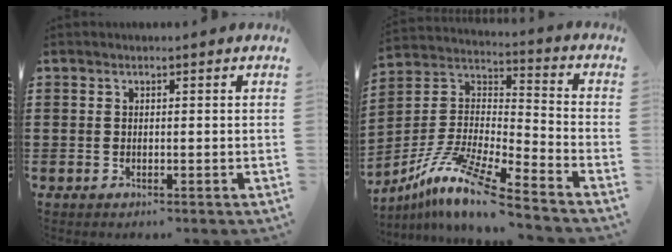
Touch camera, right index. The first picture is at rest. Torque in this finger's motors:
{"motor_torque": [0.23, 0.33, 0.33, 0.08]}